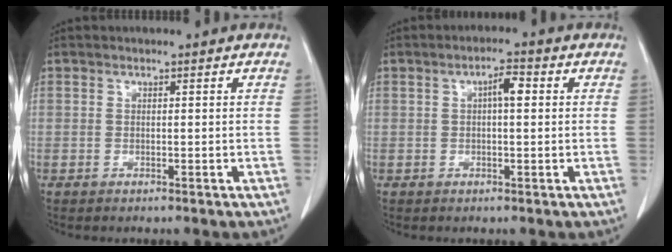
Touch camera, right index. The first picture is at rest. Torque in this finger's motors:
{"motor_torque": [0.21, 0.19, 0.06, 0.04]}